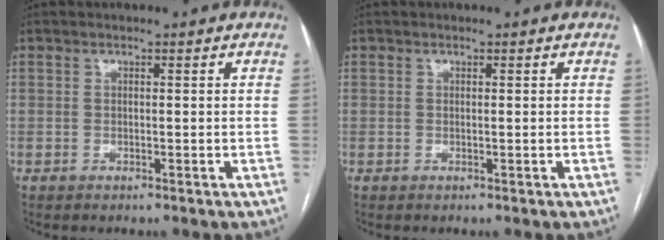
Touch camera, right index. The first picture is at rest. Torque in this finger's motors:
{"motor_torque": [-1.60, -0.06, -0.80, -0.17]}